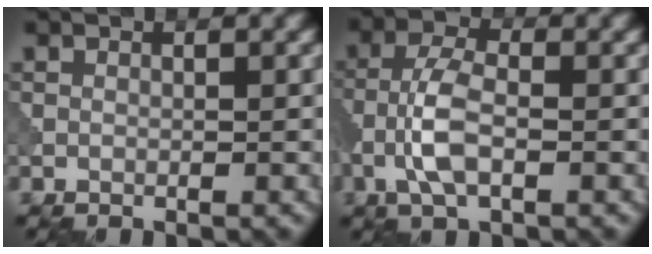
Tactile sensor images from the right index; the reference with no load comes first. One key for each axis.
{"total": 4.3, "fx": -1.5, "fy": 1.8, "fz": 3.7, "tx": -0.079, "ty": 0.007, "tz": -0.036}